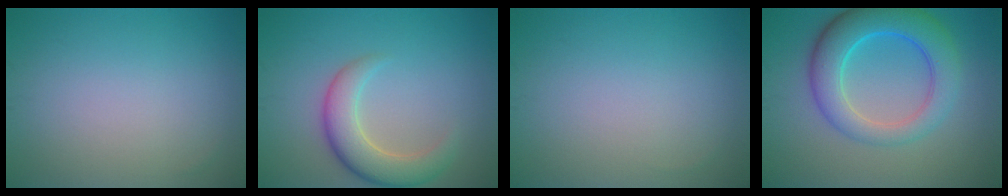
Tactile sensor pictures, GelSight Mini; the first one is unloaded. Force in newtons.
{"total": 4.8, "press": 4.8, "slide": 0.4}
{"total": 0.0}
{"total": 7.0, "press": 7.0, "slide": 0.2}